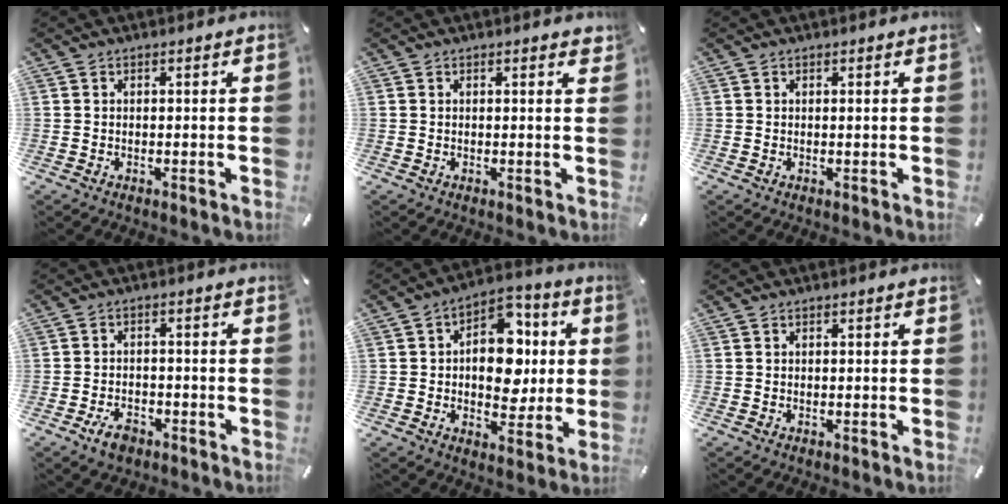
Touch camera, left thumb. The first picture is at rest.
{"total": 0.8, "force": [0.5, 0.2, 0.7], "torque": [-0.006, -0.002, 0.006]}
{"total": 0.0}
{"total": 4.8, "force": [-2.9, 2.9, 2.6], "torque": [-0.053, 0.015, -0.055]}
{"total": 13.1, "force": [0.9, 9.5, 9.0], "torque": [-0.125, -0.005, 0.016]}
{"total": 0.0}